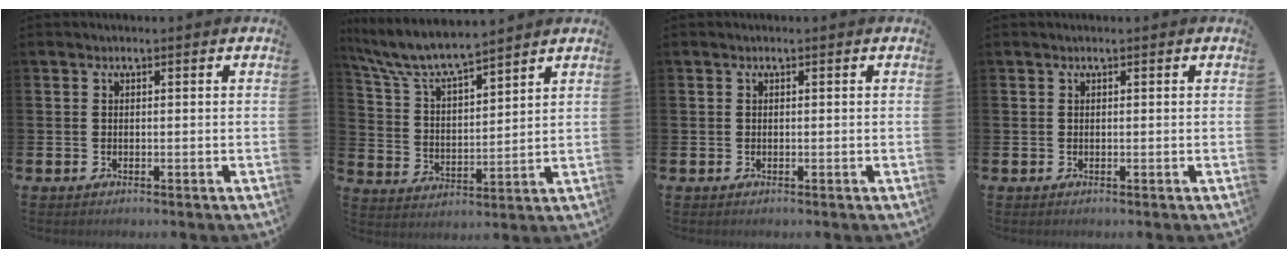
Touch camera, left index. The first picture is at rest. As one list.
[{"total": 7.9, "force": [7.3, 1.0, 2.8], "torque": [-0.087, -0.043, 0.129]}, {"total": 0.0}, {"total": 0.0}]